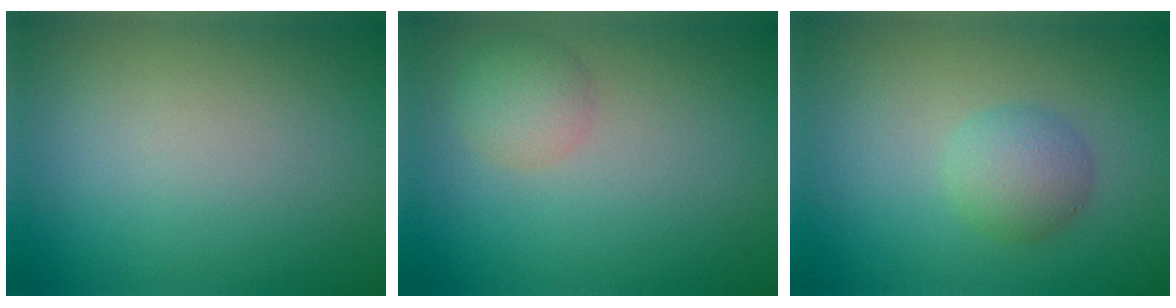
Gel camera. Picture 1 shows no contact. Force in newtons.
{"total": 2.5, "press": 2.5, "slide": 0.1}
{"total": 2.6, "press": 2.6, "slide": 0.1}